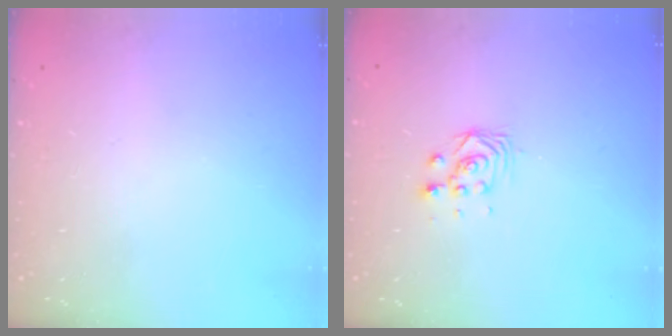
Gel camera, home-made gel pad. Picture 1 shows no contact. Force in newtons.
{"total": 3.1, "press": 3.1, "slide": 0.0}